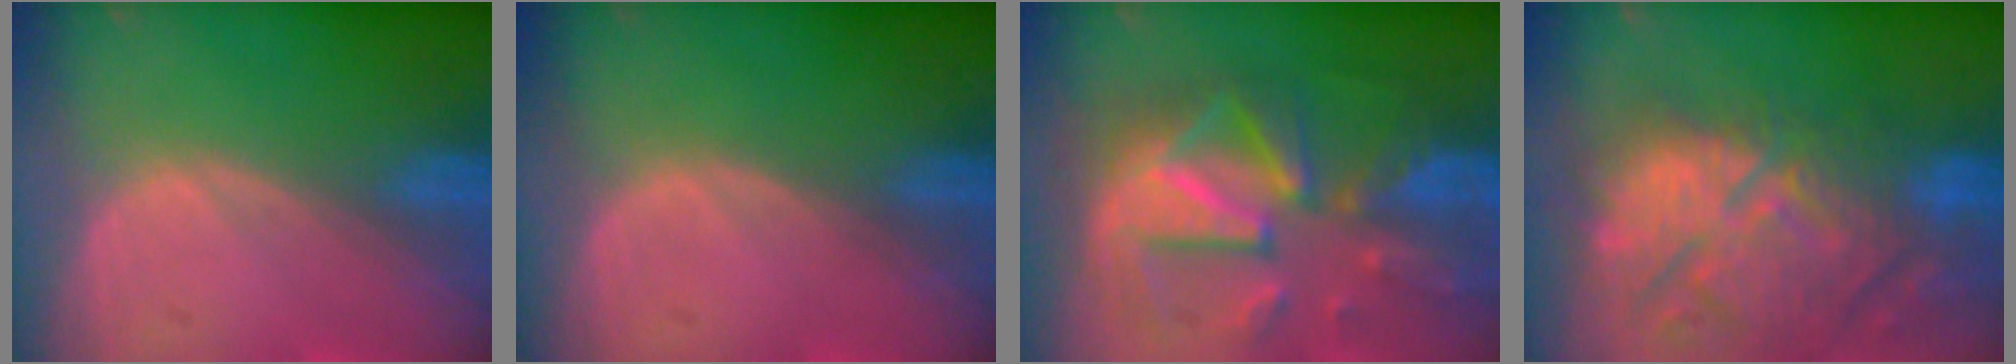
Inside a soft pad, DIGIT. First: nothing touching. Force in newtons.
{"total": 0.0}
{"total": 12.1, "press": 12.0, "slide": 1.3}
{"total": 13.8, "press": 12.6, "slide": 5.6}